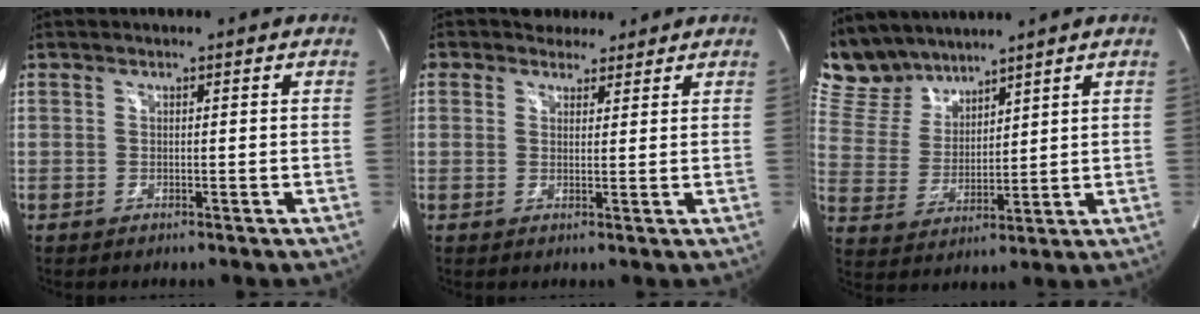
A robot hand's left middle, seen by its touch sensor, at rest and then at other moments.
{"total": 3.8, "force": [3.0, 2.3, 0.5], "torque": [-0.007, 0.011, 0.047]}
{"total": 8.9, "force": [8.3, 3.1, 1.1], "torque": [-0.039, 0.013, 0.181]}